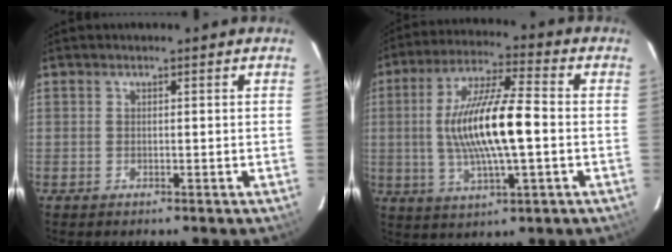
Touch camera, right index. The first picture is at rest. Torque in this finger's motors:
{"motor_torque": [0.97, -0.40, 1.05, 0.21]}